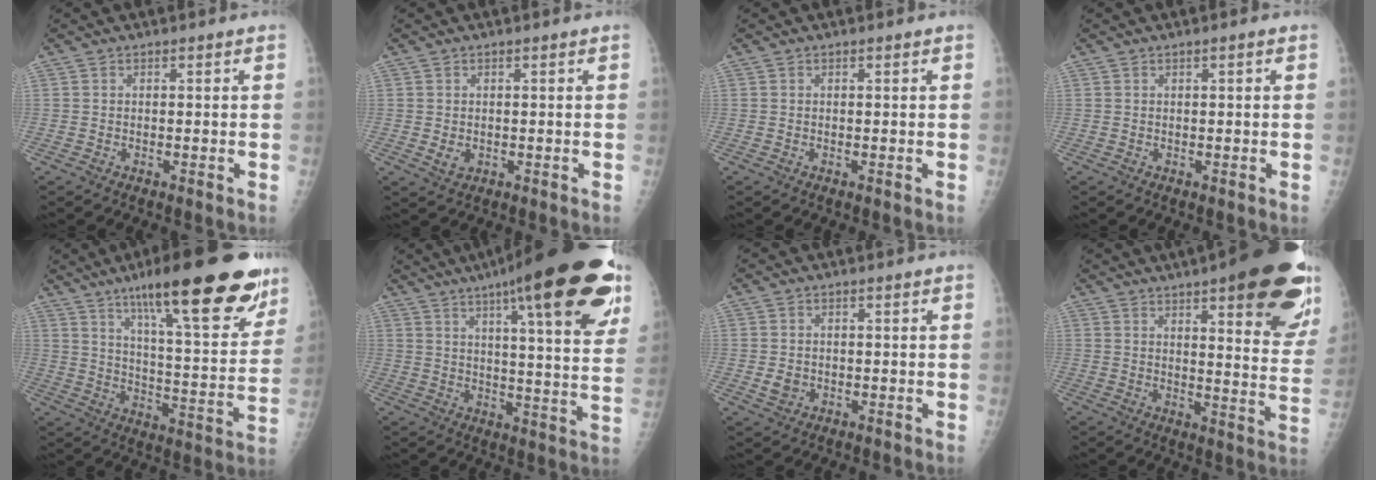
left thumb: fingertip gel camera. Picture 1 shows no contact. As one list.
[{"total": 2.0, "force": [-0.1, 1.5, 1.3], "torque": [-0.018, -0.003, 0.005]}, {"total": 0.0}, {"total": 0.7, "force": [0.2, 0.0, 0.6], "torque": [-0.012, 0.001, 0.004]}, {"total": 26.7, "force": [17.0, 6.2, 19.7], "torque": [-0.259, -0.053, 0.257]}, {"total": 27.7, "force": [15.8, 5.8, 22.1], "torque": [-0.289, -0.027, 0.214]}, {"total": 2.2, "force": [-0.3, 1.9, 1.2], "torque": [-0.015, 0.000, 0.001]}, {"total": 25.3, "force": [14.5, 6.7, 19.6], "torque": [-0.207, -0.048, 0.181]}]